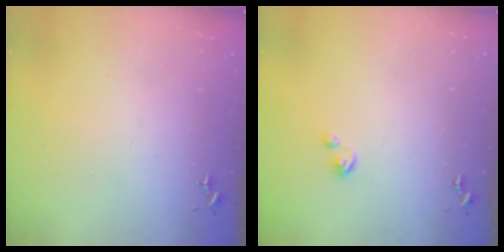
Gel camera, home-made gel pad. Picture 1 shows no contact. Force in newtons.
{"total": 2.2, "press": 2.2, "slide": 0.2}